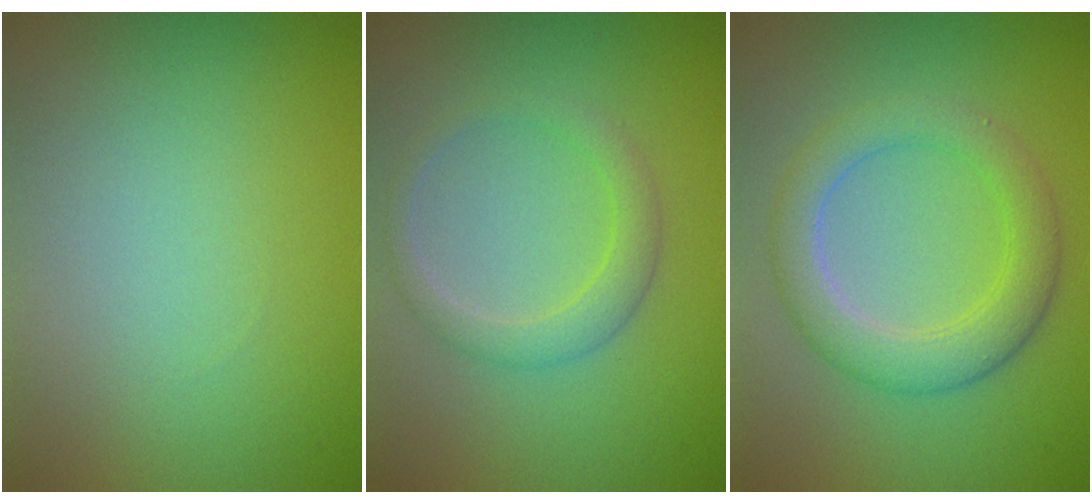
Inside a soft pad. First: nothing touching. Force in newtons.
{"total": 2.4, "press": 2.4, "slide": 0.1}
{"total": 4.5, "press": 4.5, "slide": 0.4}